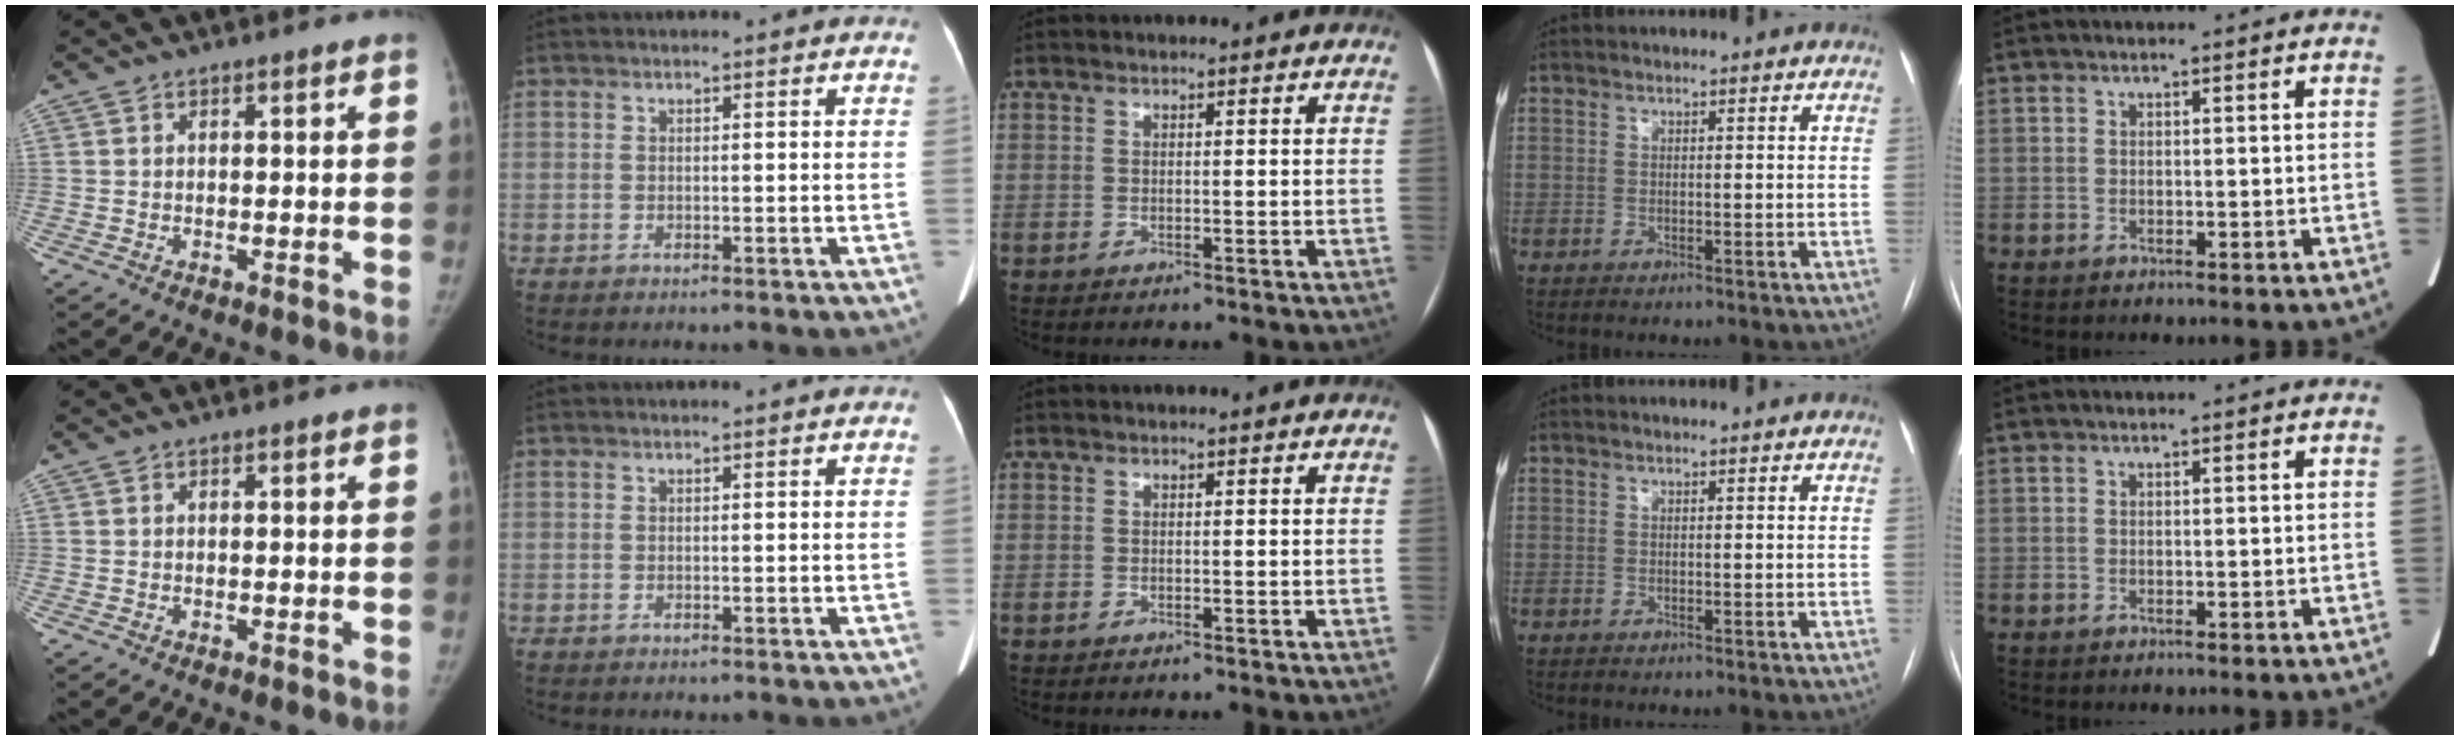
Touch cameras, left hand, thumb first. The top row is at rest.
{}